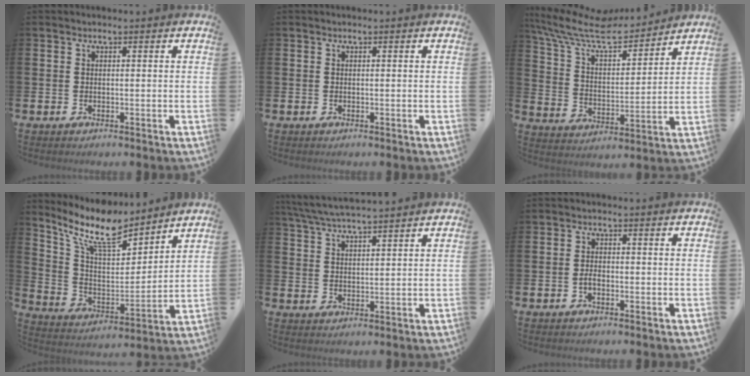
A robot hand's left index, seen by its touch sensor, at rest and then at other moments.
{"total": 0.0}
{"total": 10.4, "force": [8.8, 3.3, 4.4], "torque": [-0.118, -0.055, 0.151]}
{"total": 10.9, "force": [9.3, 3.3, 4.7], "torque": [-0.116, -0.062, 0.162]}
{"total": 5.4, "force": [5.2, 0.1, 1.5], "torque": [-0.049, -0.019, 0.095]}
{"total": 1.4, "force": [-0.5, 0.7, 1.0], "torque": [-0.012, -0.002, -0.012]}